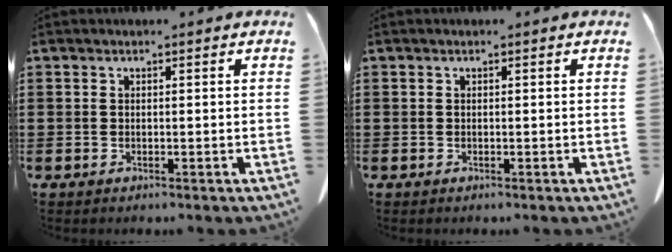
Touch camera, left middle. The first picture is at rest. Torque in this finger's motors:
{"motor_torque": [0.00, 0.00, -0.02, 0.00]}